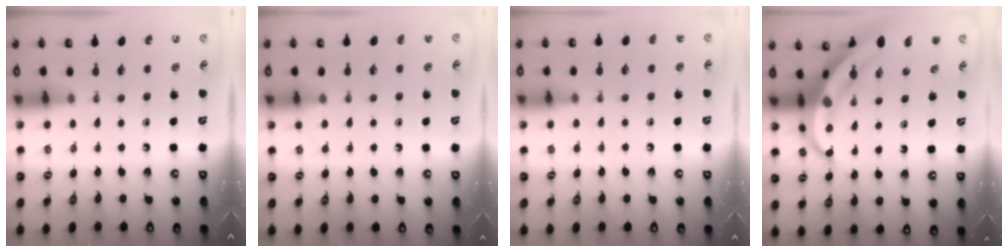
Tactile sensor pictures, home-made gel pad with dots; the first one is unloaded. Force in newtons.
{"total": 4.2, "press": 4.2, "slide": 0.4}
{"total": 3.4, "press": 3.3, "slide": 0.5}
{"total": 8.7, "press": 8.6, "slide": 1.6}